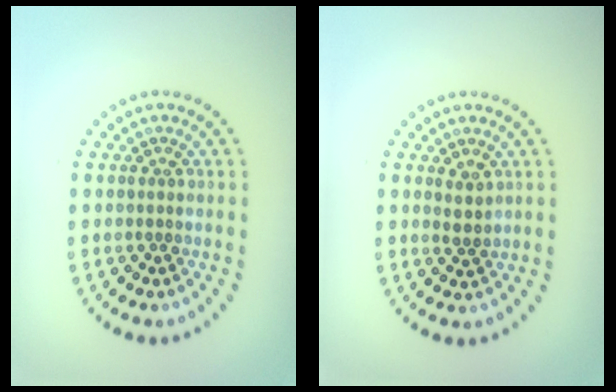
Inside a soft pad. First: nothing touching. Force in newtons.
{"total": 1.4, "press": 1.1, "slide": 0.8}